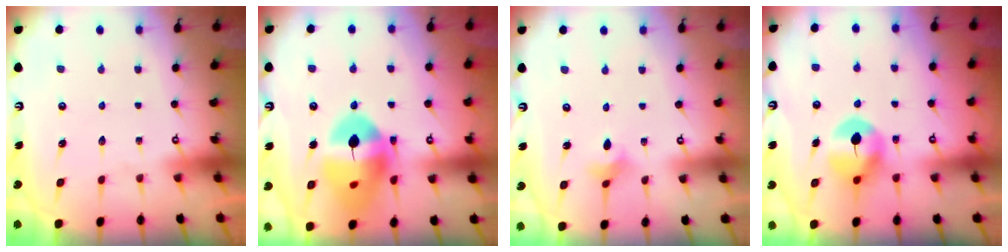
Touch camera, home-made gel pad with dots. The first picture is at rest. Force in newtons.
{"total": 17.7, "press": 17.6, "slide": 2.2}
{"total": 2.2, "press": 2.1, "slide": 0.4}
{"total": 7.6, "press": 7.6, "slide": 0.4}